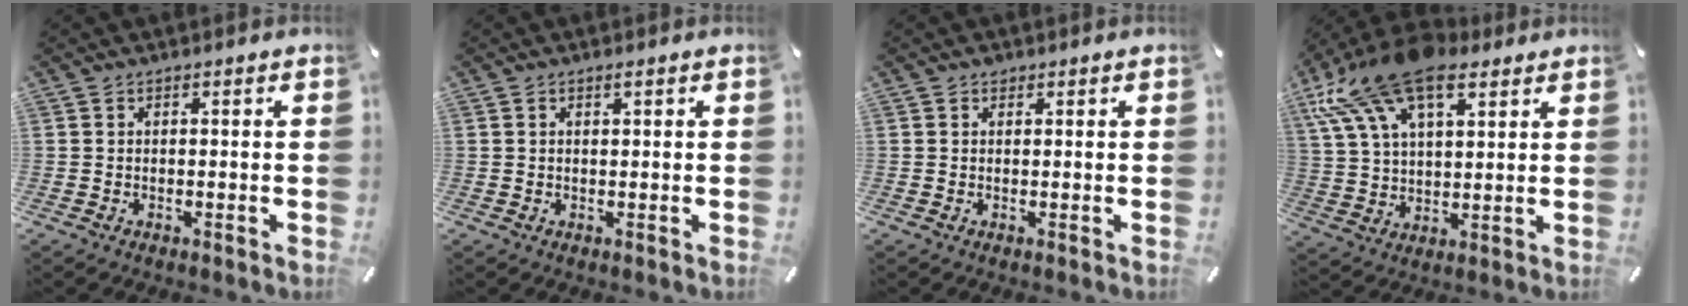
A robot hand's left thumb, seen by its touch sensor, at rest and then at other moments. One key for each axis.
{"total": 0.9, "fx": 0.4, "fy": 0.3, "fz": 0.8, "tx": -0.015, "ty": 0.002, "tz": 0.006}
{"total": 1.0, "fx": 0.5, "fy": 0.9, "fz": 0.2, "tx": 0.005, "ty": 0.000, "tz": 0.008}
{"total": 20.0, "fx": 11.5, "fy": 10.4, "fz": 12.7, "tx": -0.273, "ty": -0.046, "tz": 0.203}